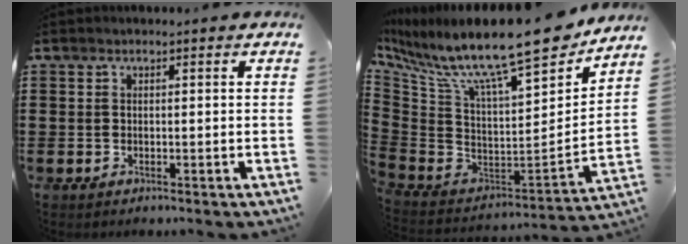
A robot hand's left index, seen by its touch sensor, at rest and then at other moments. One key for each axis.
{"total": 15.1, "fx": 11.4, "fy": 2.3, "fz": 9.7, "tx": -0.191, "ty": -0.087, "tz": 0.181}